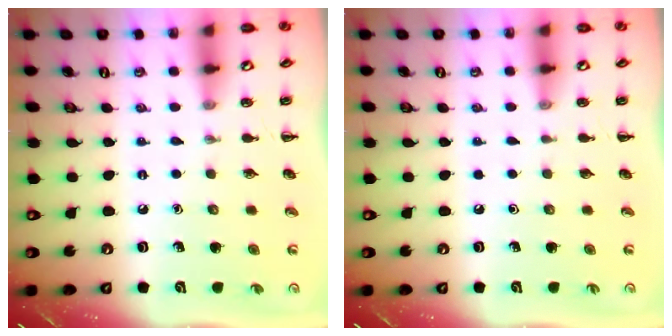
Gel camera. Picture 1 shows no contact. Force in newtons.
{"total": 0.0}